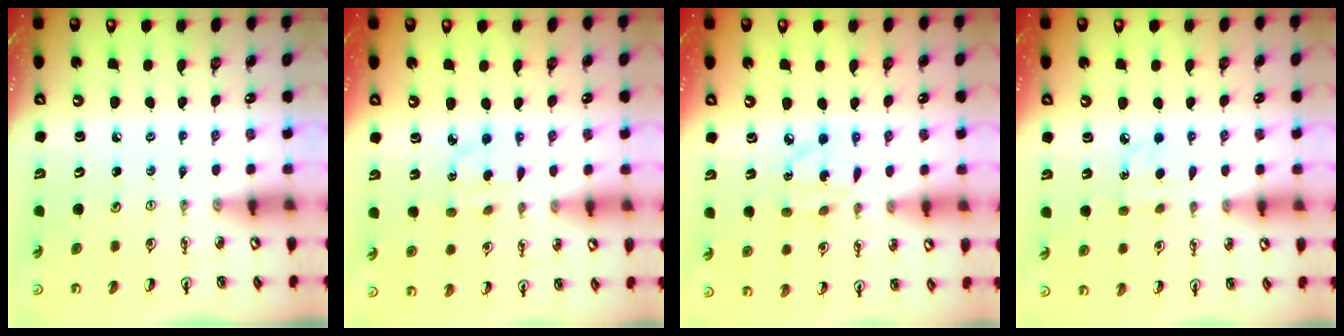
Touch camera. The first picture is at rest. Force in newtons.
{"total": 3.6, "press": 3.5, "slide": 0.7}
{"total": 5.9, "press": 5.9, "slide": 0.3}
{"total": 5.8, "press": 5.8, "slide": 0.7}